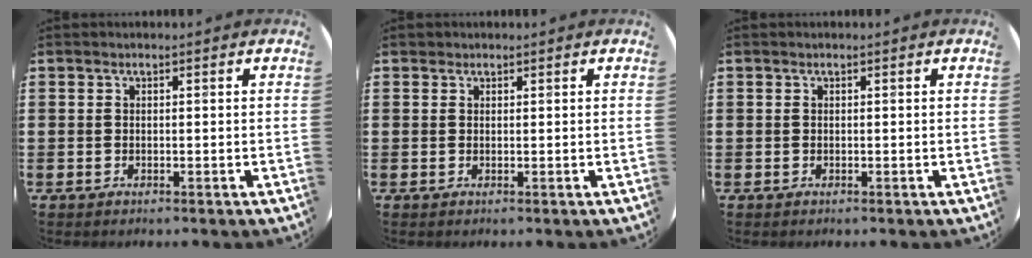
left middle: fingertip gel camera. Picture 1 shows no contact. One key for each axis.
{"total": 0.5, "fx": 0.5, "fy": 0.2, "fz": -0.1, "tx": 0.011, "ty": 0.001, "tz": 0.007}
{"total": 0.0}